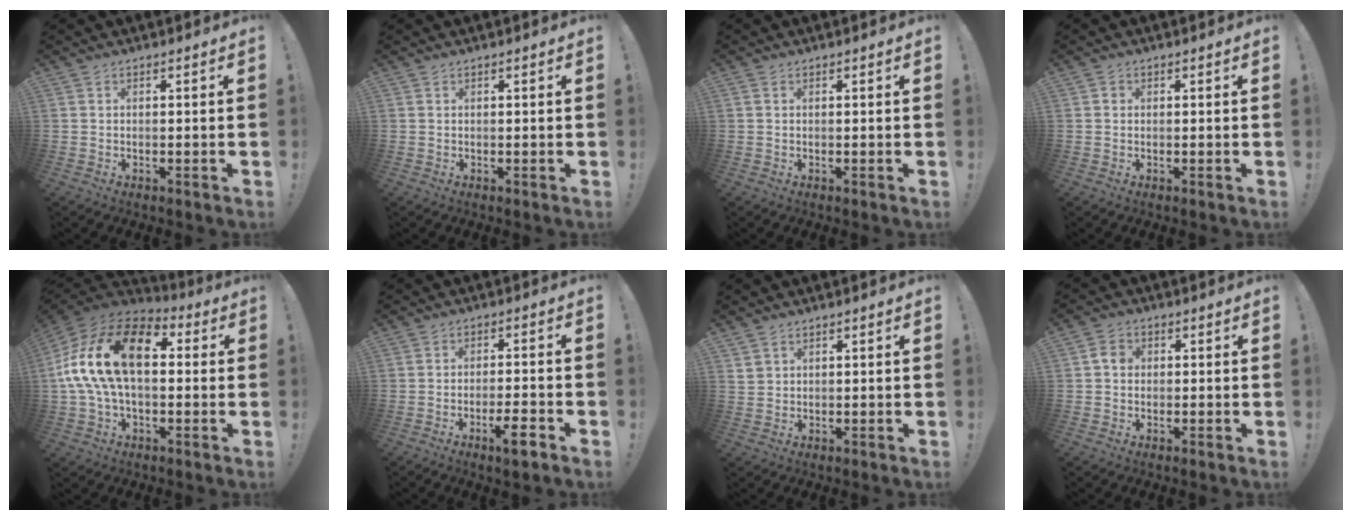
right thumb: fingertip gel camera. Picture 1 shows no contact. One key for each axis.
{"total": 0.0}
{"total": 0.0}
{"total": 0.9, "fx": 0.0, "fy": 0.8, "fz": 0.3, "tx": -0.006, "ty": 0.003, "tz": 0.000}
{"total": 20.9, "fx": 3.9, "fy": 11.6, "fz": 16.9, "tx": -0.315, "ty": 0.004, "tz": 0.065}
{"total": 6.6, "fx": -3.8, "fy": 0.8, "fz": 5.3, "tx": -0.082, "ty": 0.012, "tz": -0.066}
{"total": 2.2, "fx": 1.6, "fy": 1.5, "fz": 0.6, "tx": -0.007, "ty": -0.009, "tz": 0.029}
{"total": 3.8, "fx": 0.1, "fy": 3.2, "fz": 2.1, "tx": -0.032, "ty": 0.011, "tz": 0.001}